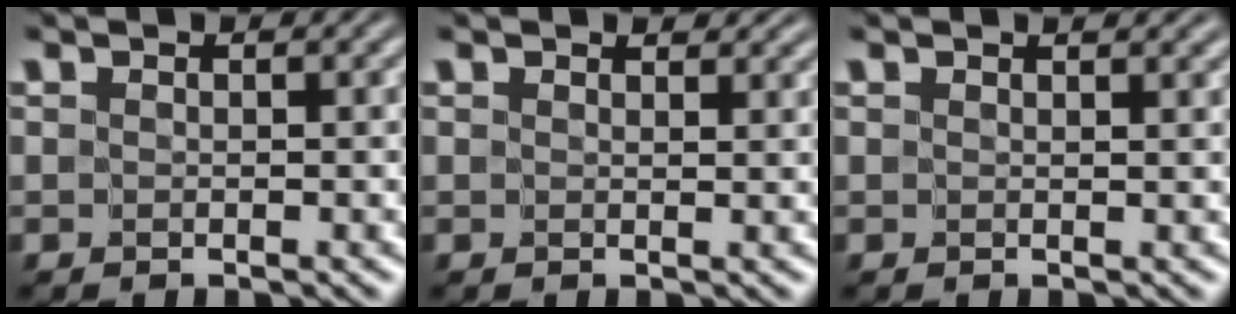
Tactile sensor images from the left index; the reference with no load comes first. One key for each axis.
{"total": 2.2, "fx": 1.9, "fy": 0.7, "fz": 1.0, "tx": -0.010, "ty": 0.004, "tz": 0.020}
{"total": 2.3, "fx": 1.8, "fy": 0.7, "fz": 1.2, "tx": 0.000, "ty": 0.010, "tz": 0.006}